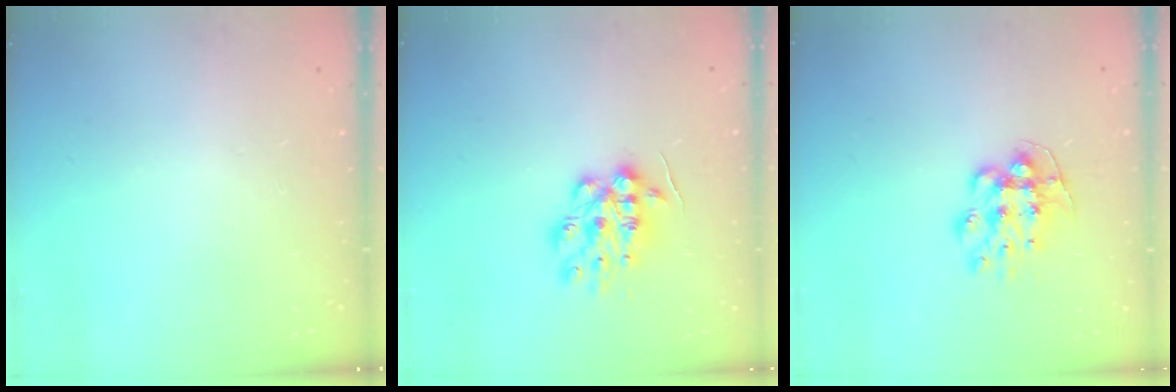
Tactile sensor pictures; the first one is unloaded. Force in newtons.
{"total": 12.8, "press": 12.8, "slide": 0.3}
{"total": 9.3, "press": 9.3, "slide": 0.3}